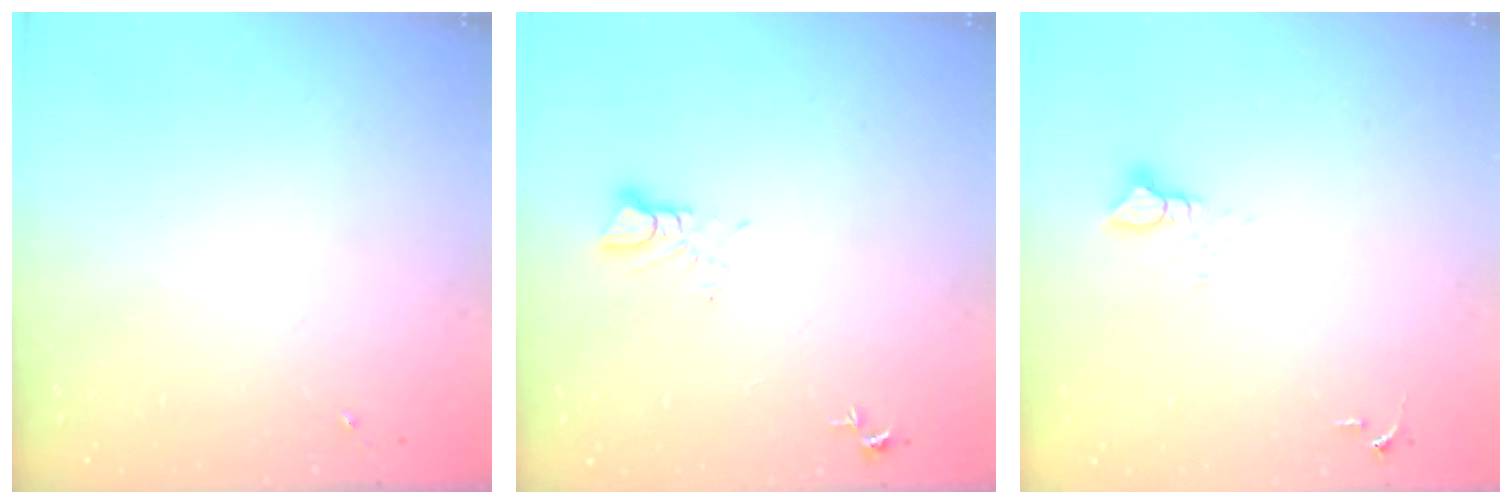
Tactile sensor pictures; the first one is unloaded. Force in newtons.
{"total": 3.7, "press": 3.7, "slide": 0.3}
{"total": 3.9, "press": 3.9, "slide": 0.2}